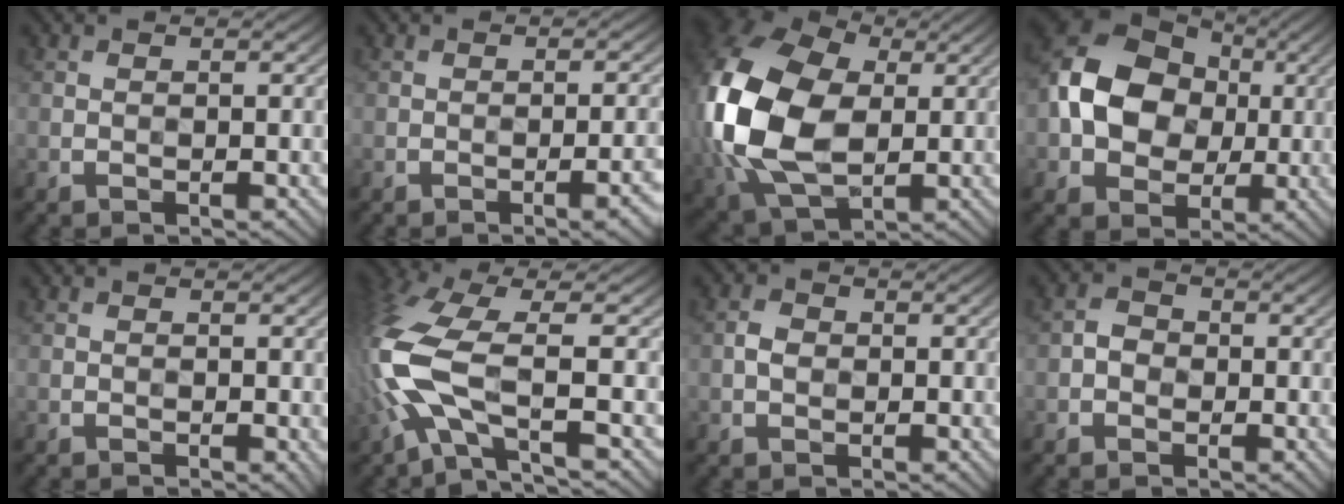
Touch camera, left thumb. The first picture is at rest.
{"total": 3.8, "force": [-1.5, 0.9, 3.3], "torque": [-0.041, 0.006, -0.021]}
{"total": 20.4, "force": [1.2, 14.4, 14.4], "torque": [-0.374, -0.027, 0.044]}
{"total": 13.5, "force": [0.7, 10.5, 8.5], "torque": [-0.181, 0.017, 0.001]}
{"total": 0.6, "force": [-0.2, 0.3, 0.5], "torque": [-0.008, -0.004, -0.002]}
{"total": 11.4, "force": [-2.0, 3.8, 10.5], "torque": [-0.261, -0.004, -0.057]}
{"total": 1.9, "force": [-0.1, 1.5, 1.2], "torque": [-0.027, 0.001, -0.006]}
{"total": 2.2, "force": [-0.5, 1.8, 1.1], "torque": [-0.020, -0.001, -0.015]}